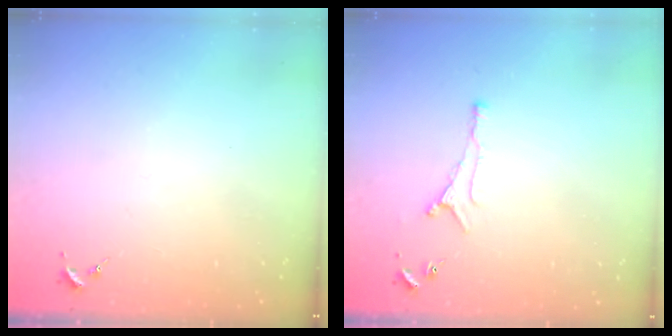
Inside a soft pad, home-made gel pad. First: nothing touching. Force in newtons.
{"total": 6.0, "press": 5.9, "slide": 0.8}